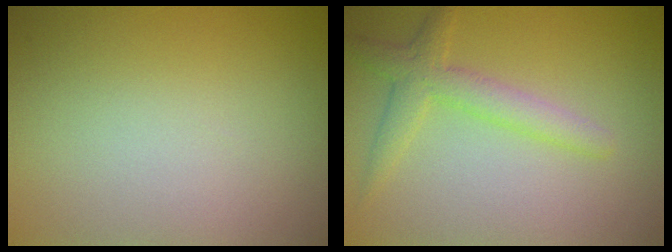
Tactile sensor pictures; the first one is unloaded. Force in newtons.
{"total": 2.7, "press": 2.7, "slide": 0.1}